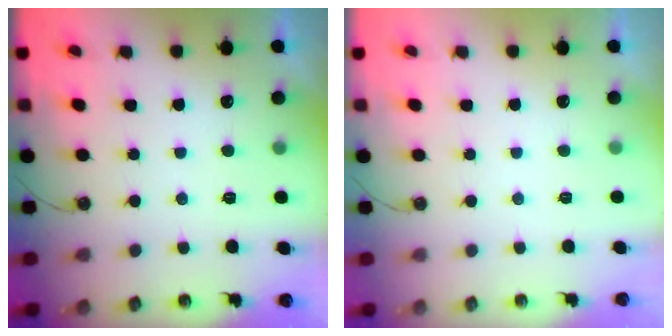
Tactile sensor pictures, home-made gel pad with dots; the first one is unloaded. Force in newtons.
{"total": 0.0}